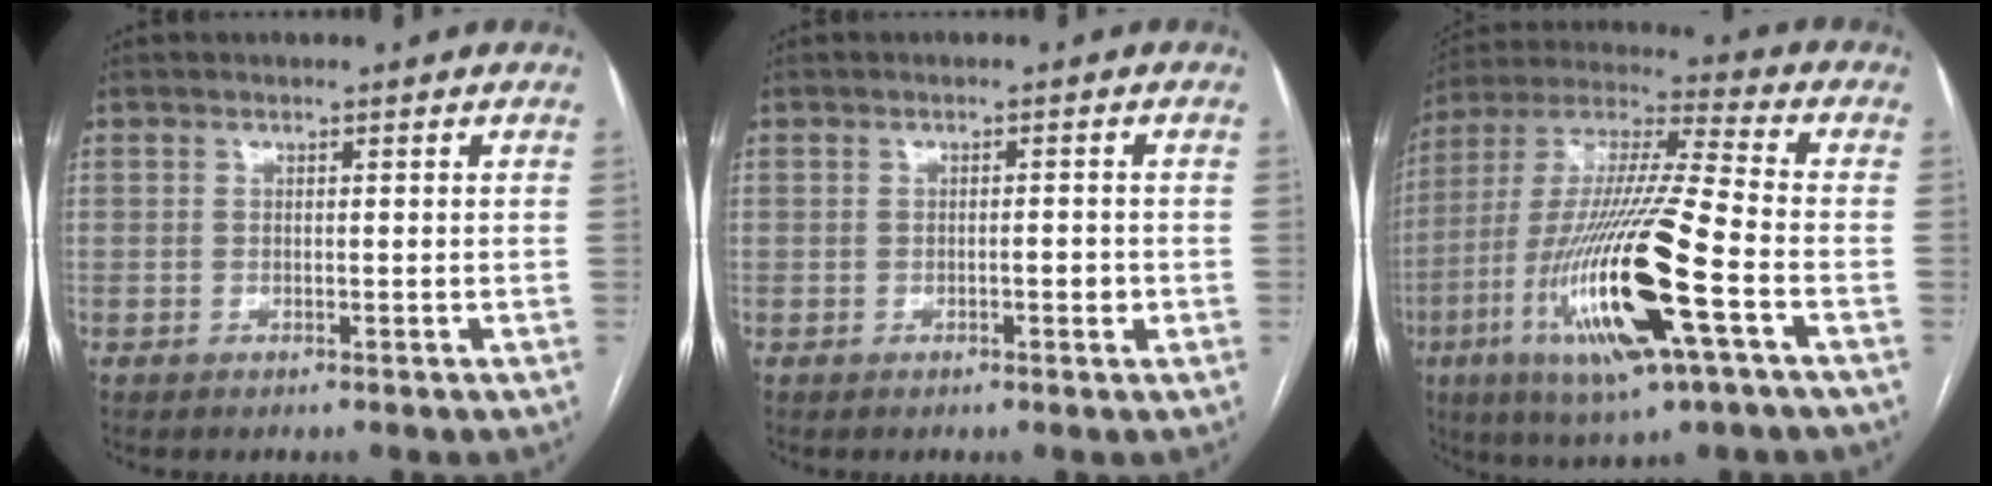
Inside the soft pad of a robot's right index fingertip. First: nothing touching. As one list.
[{"total": 1.7, "force": [-0.3, 0.7, 1.5], "torque": [-0.024, 0.000, -0.002]}, {"total": 22.3, "force": [-7.7, 2.1, 20.8], "torque": [-0.437, -0.032, -0.141]}]